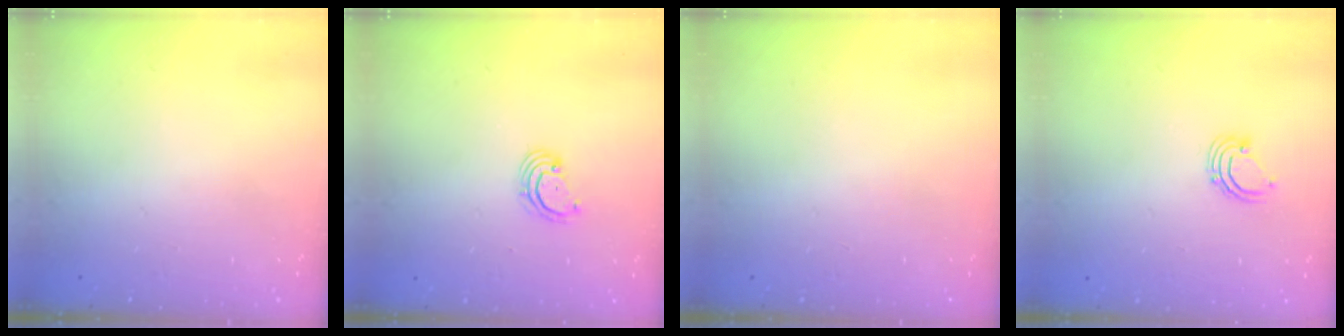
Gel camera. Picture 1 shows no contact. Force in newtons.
{"total": 2.6, "press": 2.6, "slide": 0.3}
{"total": 0.0}
{"total": 2.9, "press": 2.9, "slide": 0.2}